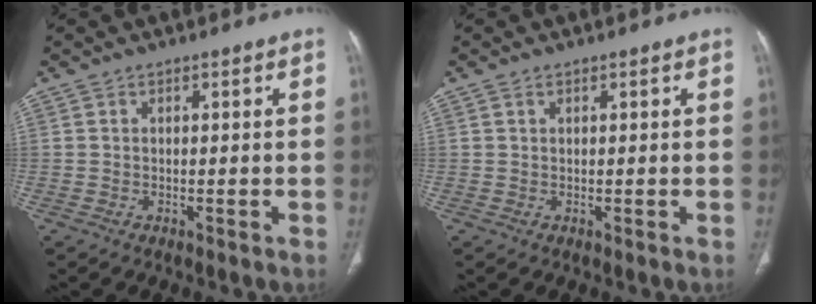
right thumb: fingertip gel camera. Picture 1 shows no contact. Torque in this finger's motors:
{"motor_torque": [-0.08, -0.37, -0.21, 0.15, 0.04]}